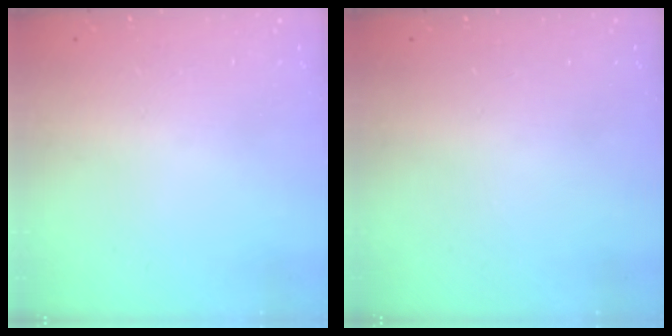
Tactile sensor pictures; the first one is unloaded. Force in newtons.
{"total": 0.0}